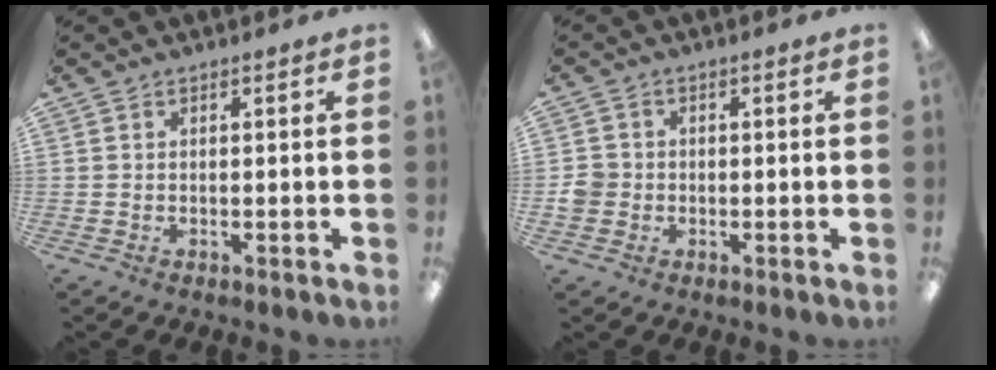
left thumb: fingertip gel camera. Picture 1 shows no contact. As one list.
[{"total": 3.6, "force": [-0.7, 3.4, 0.9], "torque": [-0.007, 0.003, -0.014]}]